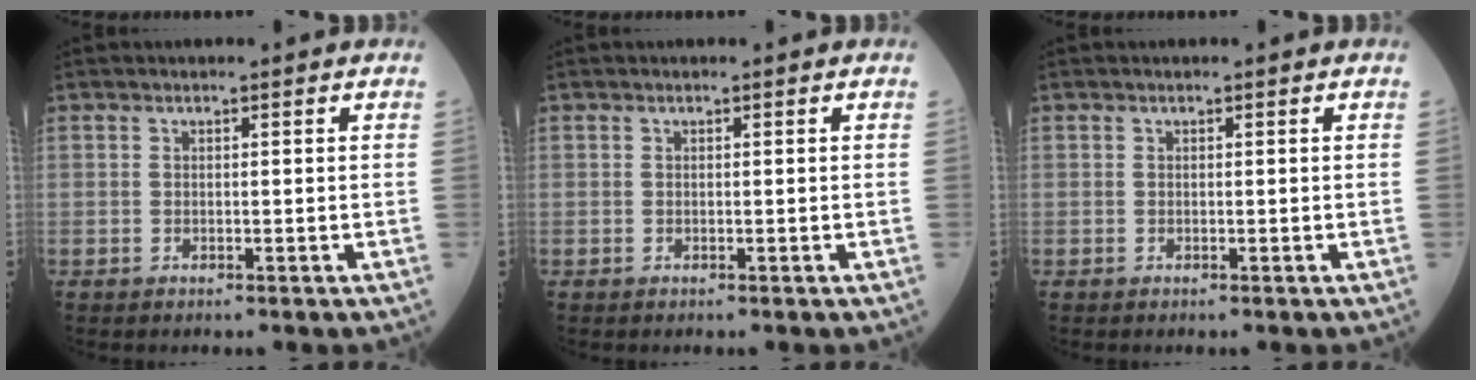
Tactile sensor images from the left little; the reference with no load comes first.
{"total": 0.0}
{"total": 0.0}